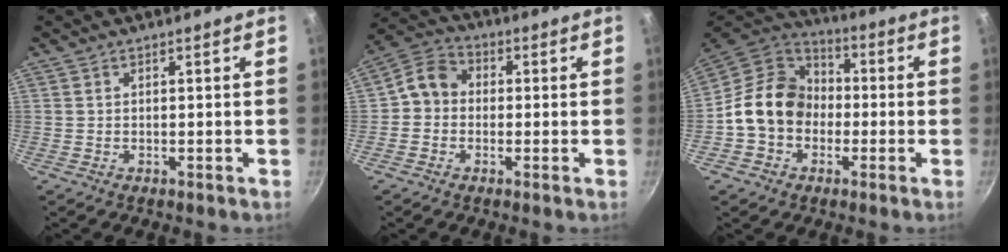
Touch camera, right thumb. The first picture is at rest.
{"total": 6.7, "force": [-0.4, 5.8, 3.3], "torque": [-0.037, 0.018, -0.032]}
{"total": 14.8, "force": [-1.8, 12.2, 8.1], "torque": [-0.099, 0.043, -0.047]}